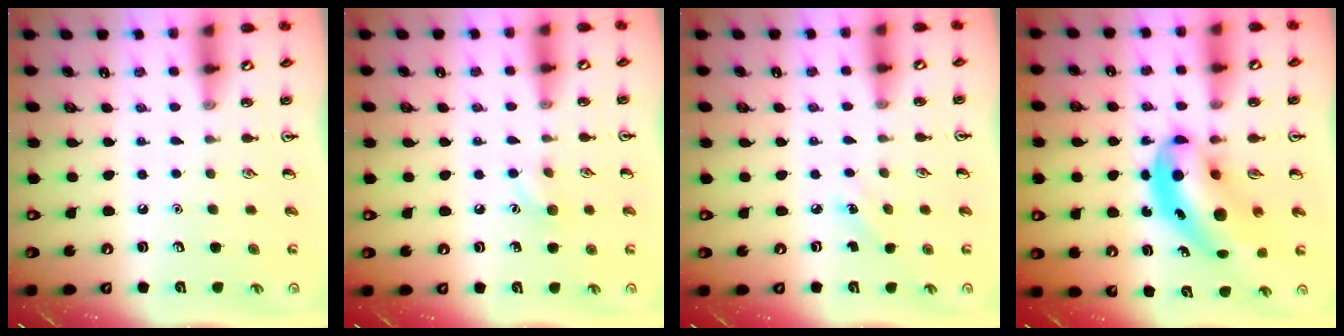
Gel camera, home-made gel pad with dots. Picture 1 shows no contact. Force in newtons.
{"total": 5.8, "press": 5.5, "slide": 1.9}
{"total": 1.9, "press": 1.7, "slide": 0.8}
{"total": 10.7, "press": 10.2, "slide": 3.3}